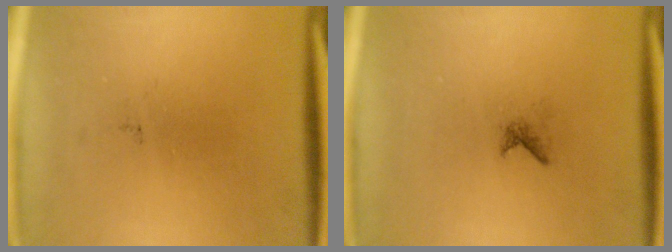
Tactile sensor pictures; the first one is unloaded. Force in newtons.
{"total": 0.6}